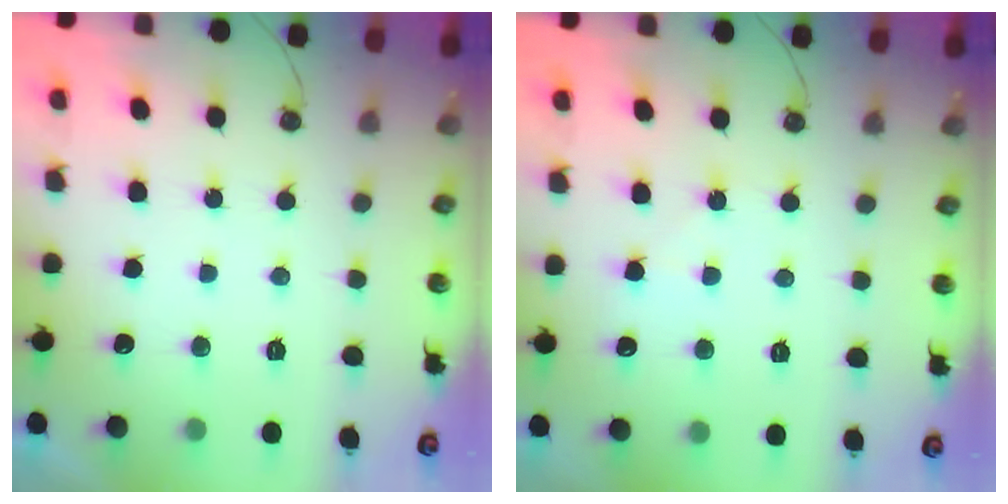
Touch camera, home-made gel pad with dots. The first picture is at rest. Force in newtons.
{"total": 3.7, "press": 3.6, "slide": 0.5}